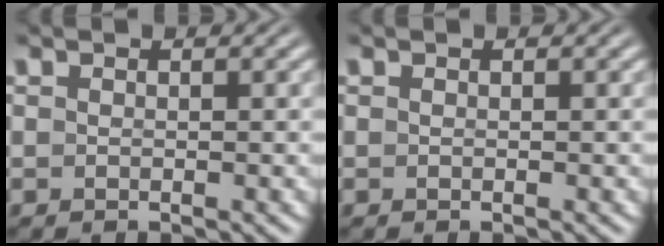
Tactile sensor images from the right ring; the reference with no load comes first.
{"total": 0.0}